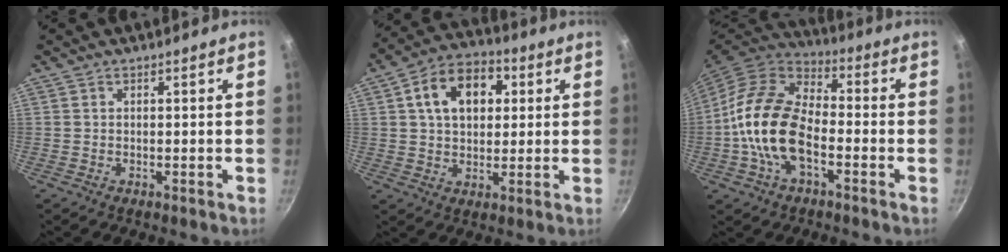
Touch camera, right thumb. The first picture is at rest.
{"total": 12.8, "force": [3.3, 8.9, 8.7], "torque": [-0.110, 0.012, 0.041]}
{"total": 16.4, "force": [-3.5, 9.4, 12.9], "torque": [-0.220, 0.034, -0.079]}